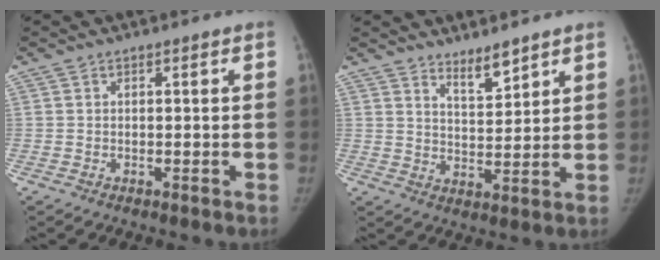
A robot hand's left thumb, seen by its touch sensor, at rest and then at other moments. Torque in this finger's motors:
{"motor_torque": [-0.22, -0.18, 0.32, 0.22, -0.06]}